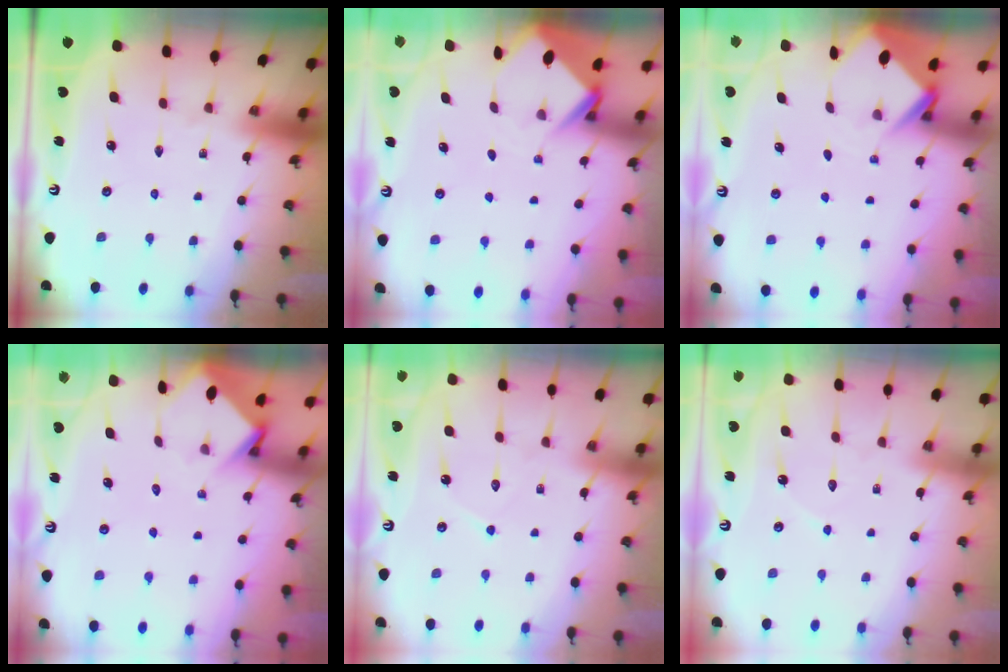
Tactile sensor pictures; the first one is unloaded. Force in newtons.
{"total": 3.9, "press": 3.9, "slide": 0.2}
{"total": 3.8, "press": 3.8, "slide": 0.2}
{"total": 3.6, "press": 3.6, "slide": 0.3}
{"total": 6.1, "press": 6.1, "slide": 0.6}
{"total": 3.6, "press": 3.5, "slide": 0.3}